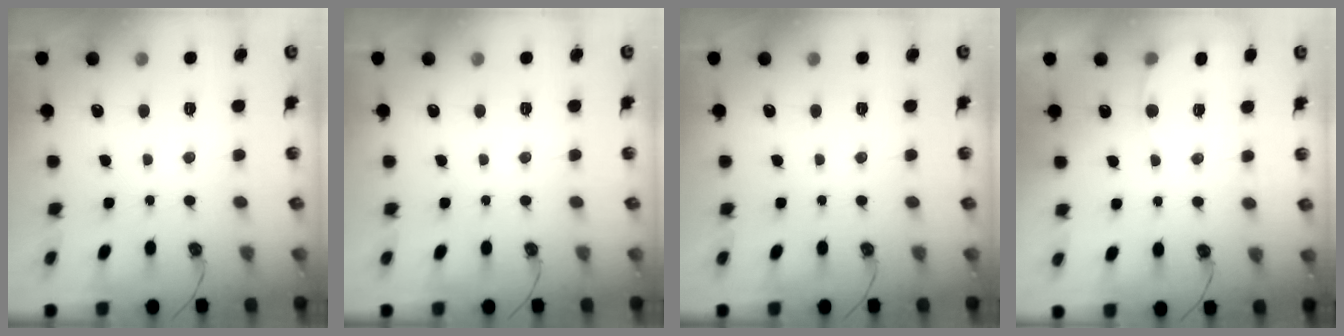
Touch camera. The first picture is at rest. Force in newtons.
{"total": 0.0}
{"total": 0.0}
{"total": 5.9, "press": 5.8, "slide": 1.2}